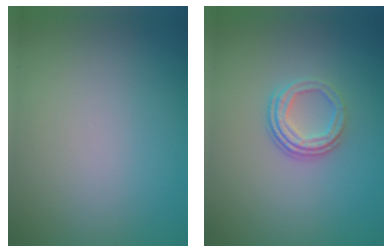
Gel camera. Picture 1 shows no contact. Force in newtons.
{"total": 3.3, "press": 2.4, "slide": 2.3}